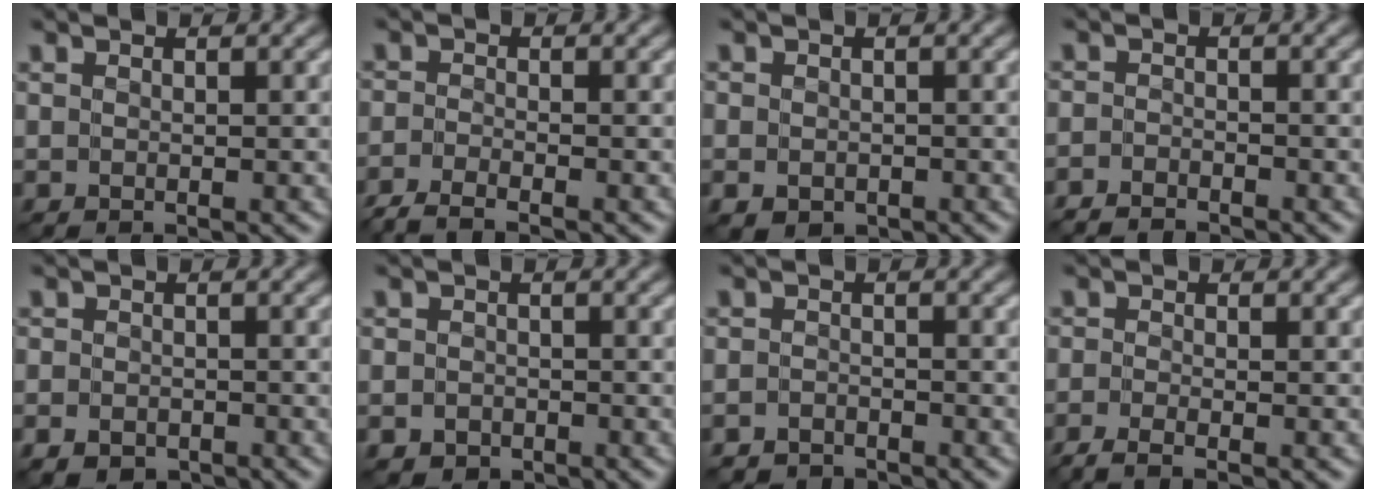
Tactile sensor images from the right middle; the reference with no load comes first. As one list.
[{"total": 2.7, "force": [-2.6, 0.1, 0.9], "torque": [-0.019, -0.006, -0.060]}, {"total": 1.6, "force": [-0.8, 1.2, 0.6], "torque": [-0.009, -0.009, -0.016]}, {"total": 2.7, "force": [-2.7, 0.3, 0.1], "torque": [-0.001, -0.005, -0.059]}, {"total": 2.3, "force": [-1.7, 1.4, 0.7], "torque": [-0.009, -0.004, -0.033]}, {"total": 1.5, "force": [-1.0, 1.1, 0.1], "torque": [0.006, 0.002, -0.020]}, {"total": 2.3, "force": [-2.2, 0.6, -0.5], "torque": [0.016, 0.001, -0.045]}, {"total": 2.2, "force": [-1.9, 0.2, 1.1], "torque": [-0.025, -0.006, -0.046]}]